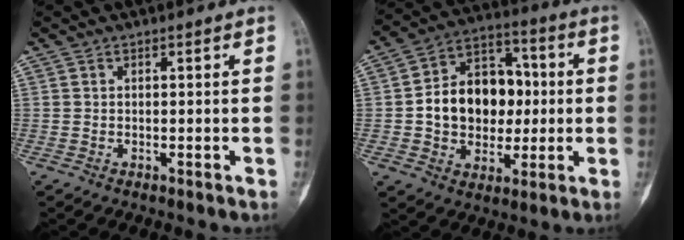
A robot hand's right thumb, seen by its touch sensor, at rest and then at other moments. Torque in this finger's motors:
{"motor_torque": [0.38, 0.44, 0.35, -0.18, 0.12]}